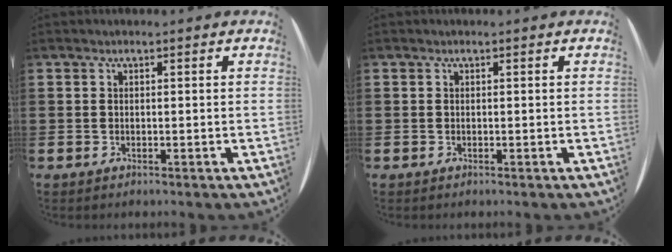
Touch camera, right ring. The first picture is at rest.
{"total": 0.0}